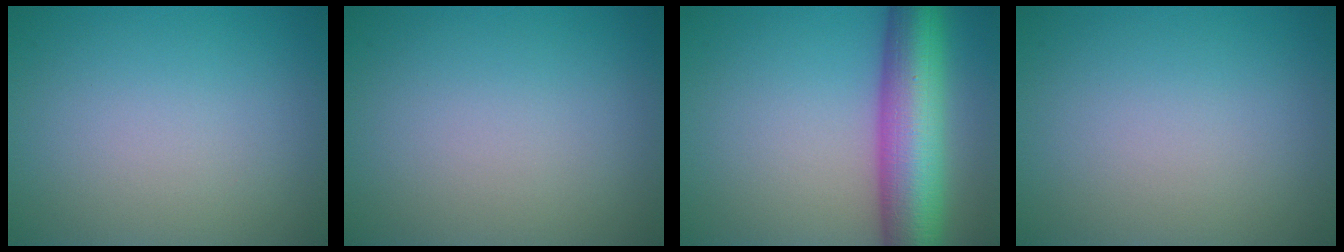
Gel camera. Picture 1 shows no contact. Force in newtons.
{"total": 0.0}
{"total": 10.8, "press": 10.8, "slide": 0.4}
{"total": 0.0}